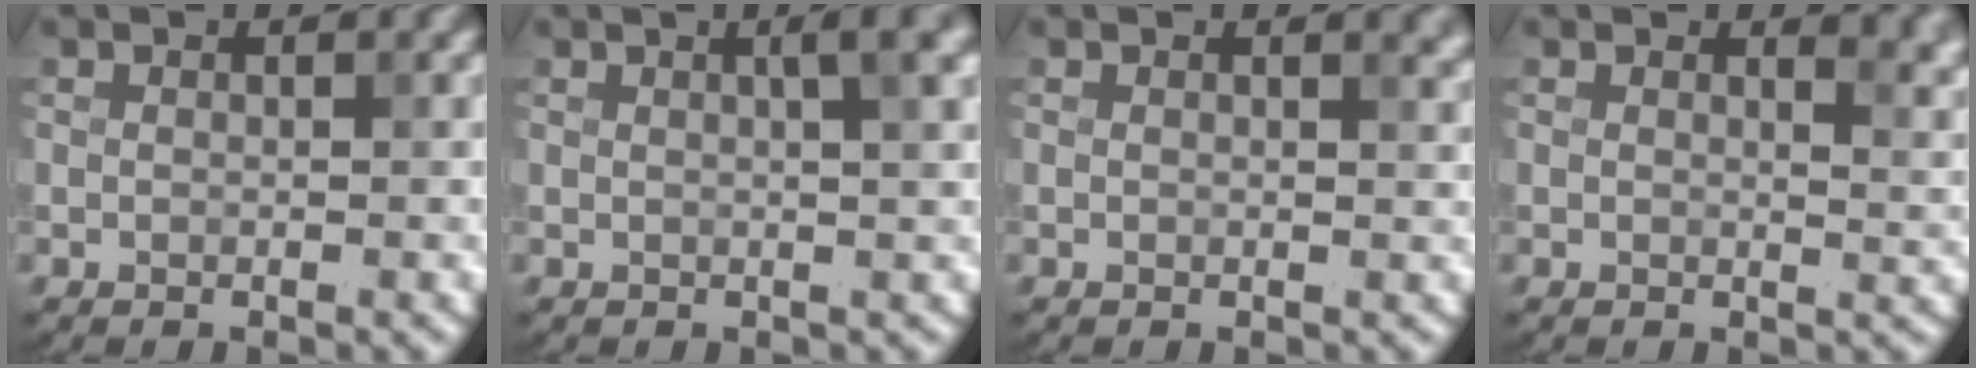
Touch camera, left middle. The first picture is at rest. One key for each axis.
{"total": 3.4, "fx": 1.2, "fy": 0.9, "fz": 3.1, "tx": -0.027, "ty": 0.011, "tz": 0.010}
{"total": 1.5, "fx": 1.0, "fy": 0.5, "fz": 0.9, "tx": -0.001, "ty": 0.003, "tz": 0.013}
{"total": 3.6, "fx": 2.4, "fy": 1.5, "fz": 2.1, "tx": -0.011, "ty": 0.000, "tz": 0.029}